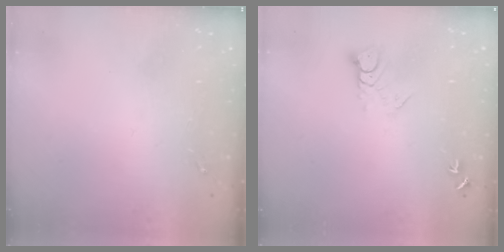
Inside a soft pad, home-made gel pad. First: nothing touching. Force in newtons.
{"total": 5.1, "press": 5.1, "slide": 0.3}